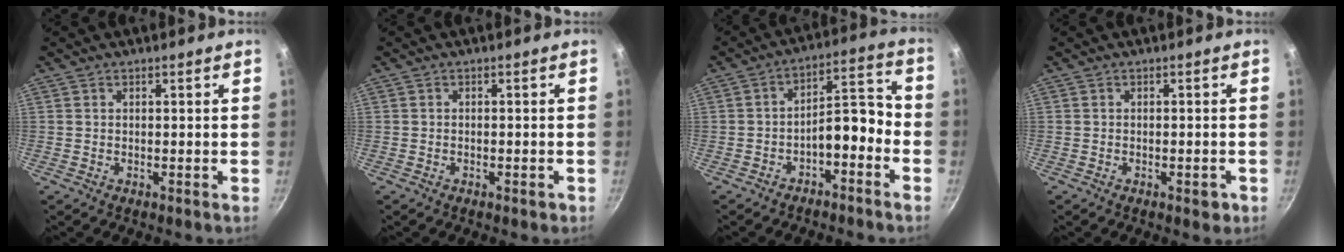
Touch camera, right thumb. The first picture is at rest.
{"total": 1.0, "force": [-0.6, 0.4, 0.6], "torque": [-0.012, 0.006, -0.005]}
{"total": 8.3, "force": [-3.9, 3.8, 6.2], "torque": [-0.077, 0.071, -0.056]}
{"total": 2.2, "force": [-1.0, 1.0, 1.7], "torque": [-0.019, 0.007, -0.009]}